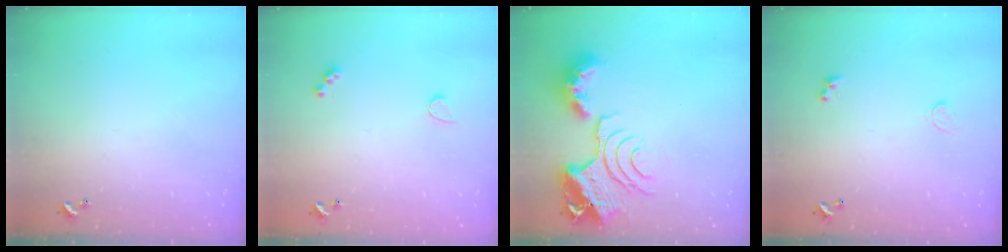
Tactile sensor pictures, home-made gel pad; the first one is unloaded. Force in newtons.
{"total": 2.6, "press": 2.5, "slide": 0.5}
{"total": 14.3, "press": 14.2, "slide": 1.1}
{"total": 0.8, "press": 0.7, "slide": 0.4}